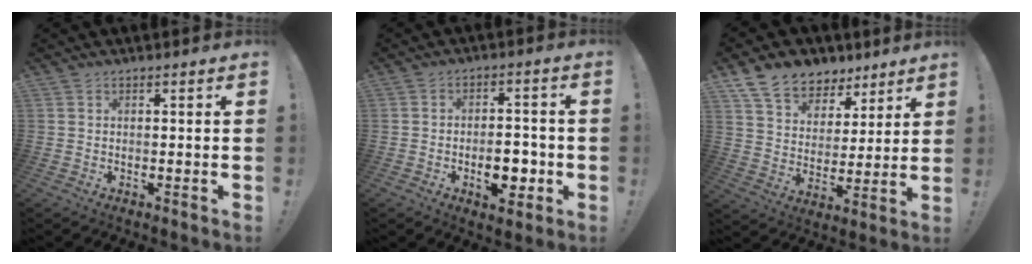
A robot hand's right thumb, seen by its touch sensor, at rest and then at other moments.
{"total": 9.3, "force": [-3.1, 5.3, 6.9], "torque": [-0.098, 0.018, -0.047]}
{"total": 12.4, "force": [9.1, 7.5, 3.8], "torque": [-0.070, -0.063, 0.173]}